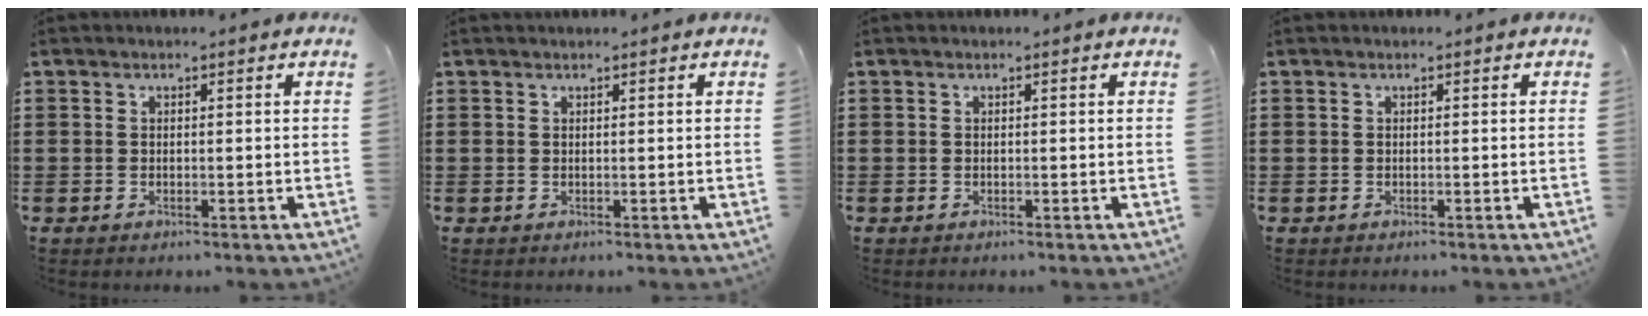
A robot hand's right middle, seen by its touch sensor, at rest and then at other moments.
{"total": 0.0}
{"total": 0.0}
{"total": 0.0}